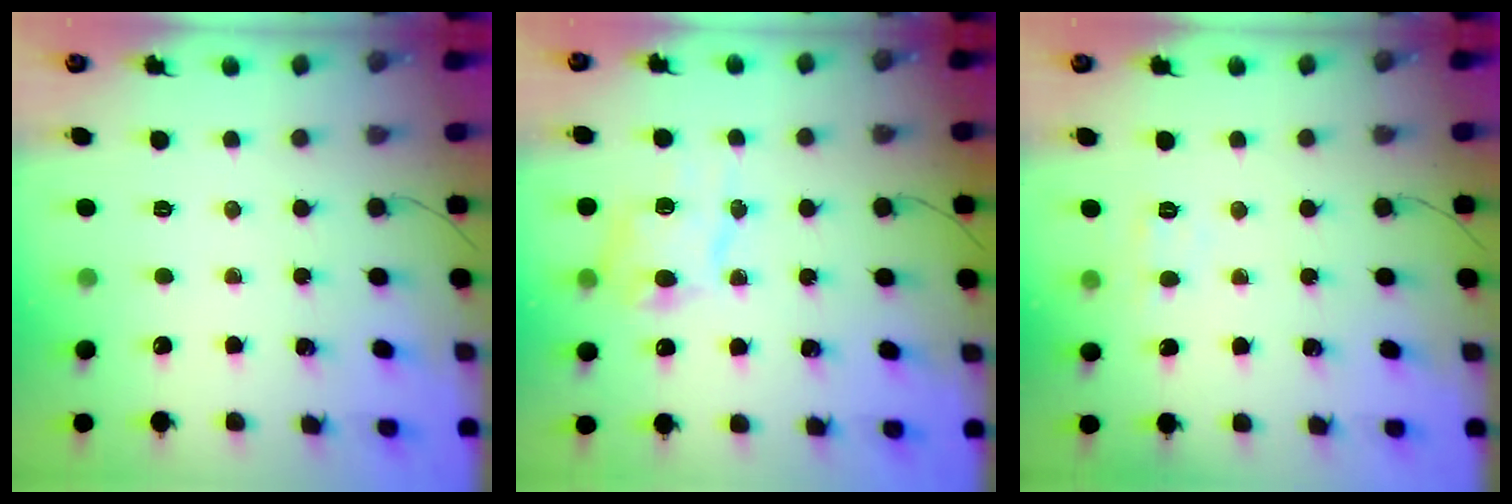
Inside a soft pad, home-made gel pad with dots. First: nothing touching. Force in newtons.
{"total": 9.2, "press": 9.2, "slide": 0.6}
{"total": 5.3, "press": 5.2, "slide": 1.1}